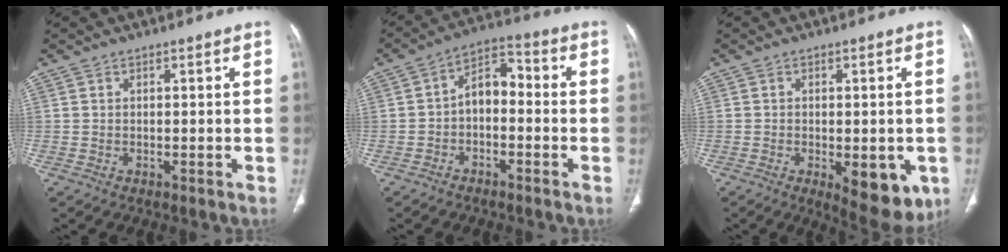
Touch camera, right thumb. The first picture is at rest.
{"total": 7.2, "force": [-1.5, 4.5, 5.4], "torque": [-0.073, 0.040, -0.039]}
{"total": 10.2, "force": [-3.3, 4.5, 8.5], "torque": [-0.087, -0.009, -0.033]}